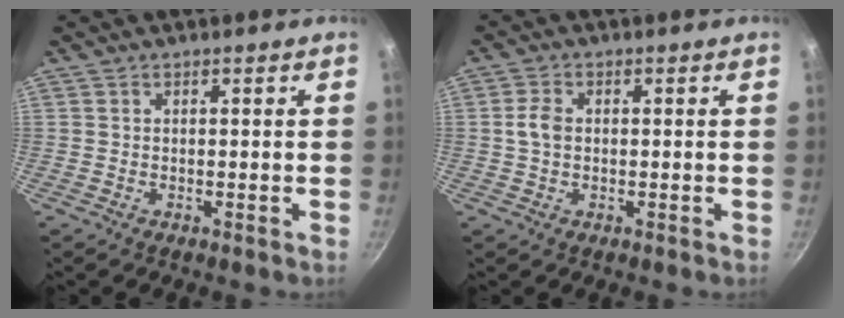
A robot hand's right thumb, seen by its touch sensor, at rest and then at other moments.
{"total": 3.5, "force": [0.1, 2.4, 2.5], "torque": [-0.048, 0.009, -0.002]}